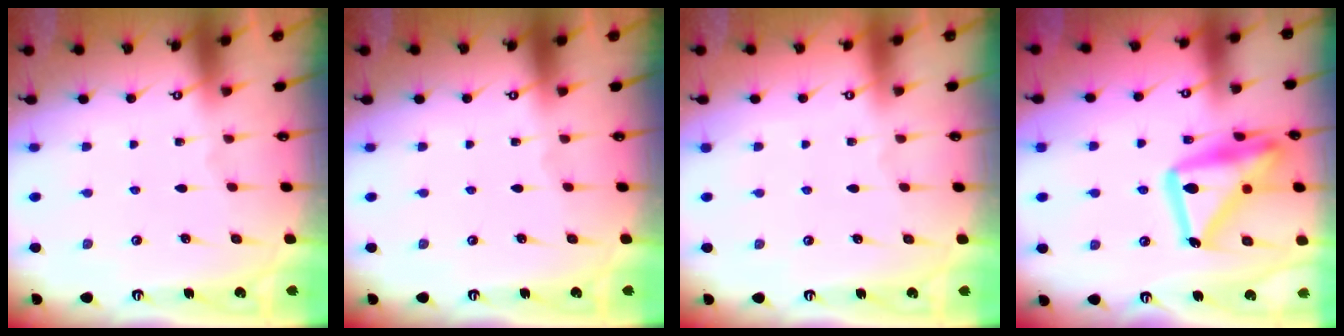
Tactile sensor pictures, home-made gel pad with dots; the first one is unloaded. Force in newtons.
{"total": 0.0}
{"total": 4.0, "press": 4.0, "slide": 0.1}
{"total": 22.8, "press": 22.8, "slide": 1.8}